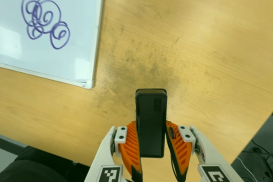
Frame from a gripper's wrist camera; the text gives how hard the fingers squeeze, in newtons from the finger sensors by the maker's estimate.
{"total": 5.5, "left": 3.8, "right": 7.2}